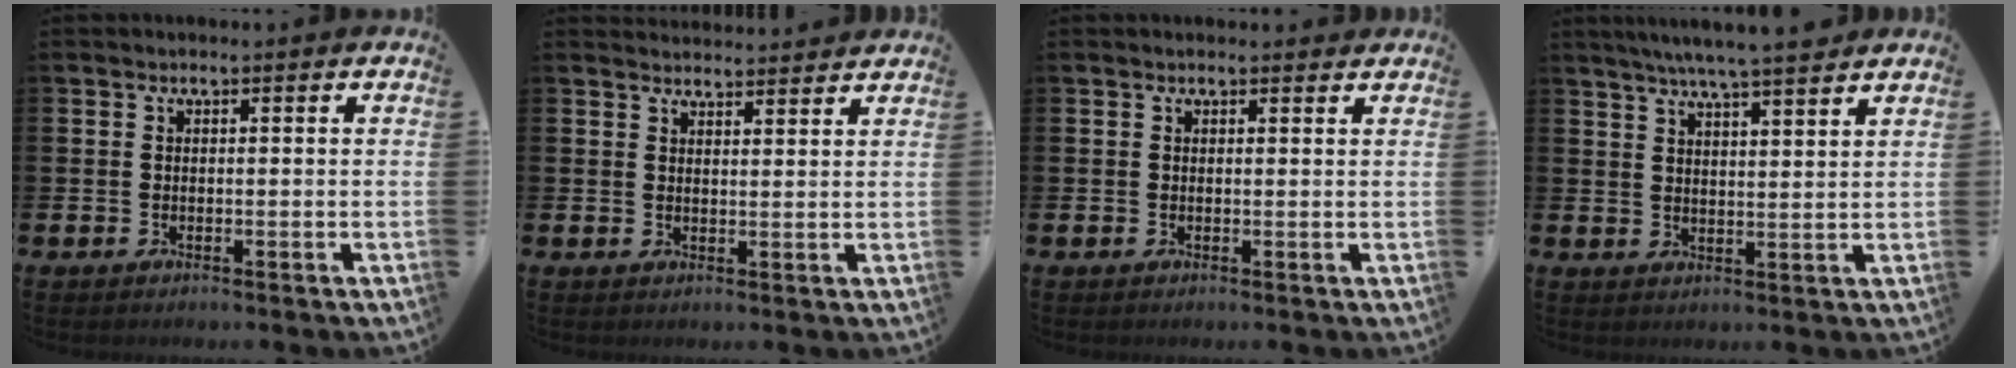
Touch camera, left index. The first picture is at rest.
{"total": 3.0, "force": [2.9, 0.3, -0.1], "torque": [-0.003, -0.017, 0.054]}
{"total": 0.7, "force": [0.6, 0.2, 0.1], "torque": [0.006, -0.001, 0.010]}
{"total": 6.5, "force": [6.1, -0.2, 2.3], "torque": [-0.051, -0.027, 0.106]}